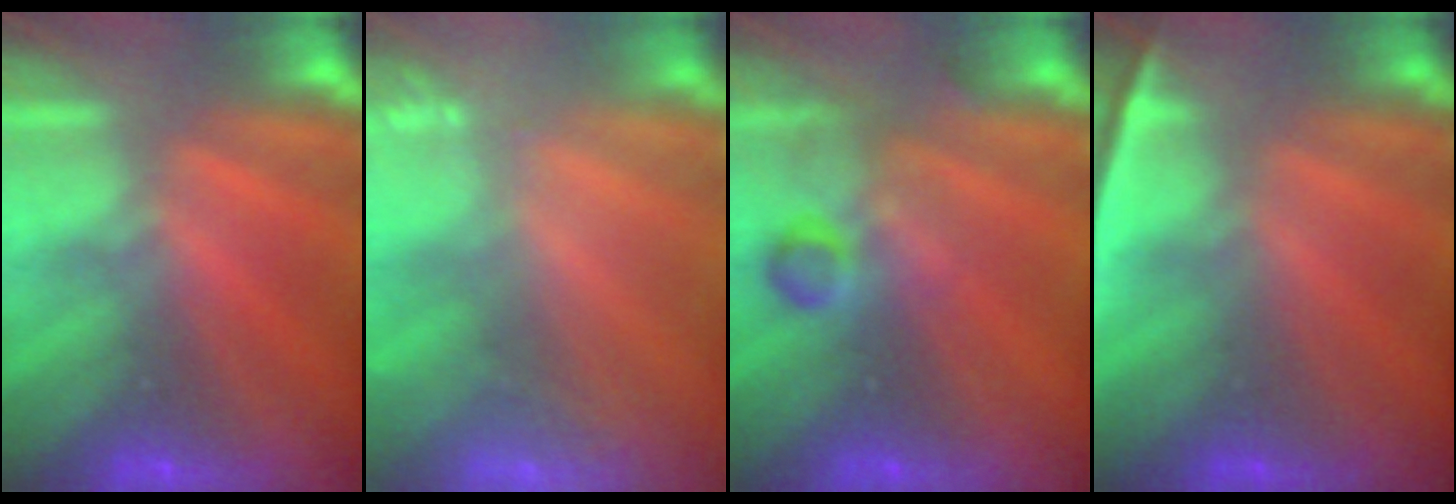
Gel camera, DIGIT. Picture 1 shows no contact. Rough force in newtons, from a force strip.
{"total": 2.5}
{"total": 2.9}
{"total": 2.4}